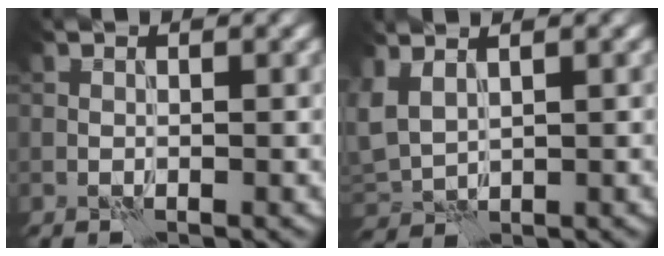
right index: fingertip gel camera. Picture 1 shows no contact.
{"total": 2.8, "force": [1.6, 1.6, 1.7], "torque": [-0.052, 0.006, 0.039]}